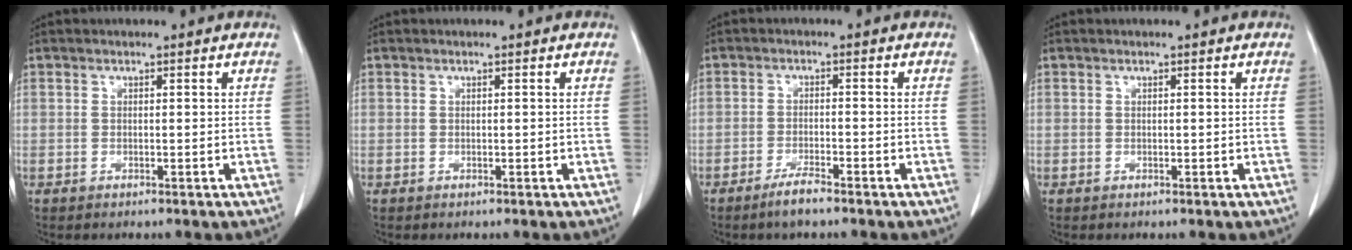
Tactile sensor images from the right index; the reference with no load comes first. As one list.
[{"total": 0.0}, {"total": 3.3, "force": [-2.5, 0.2, 2.1], "torque": [-0.042, -0.003, -0.048]}, {"total": 0.0}]